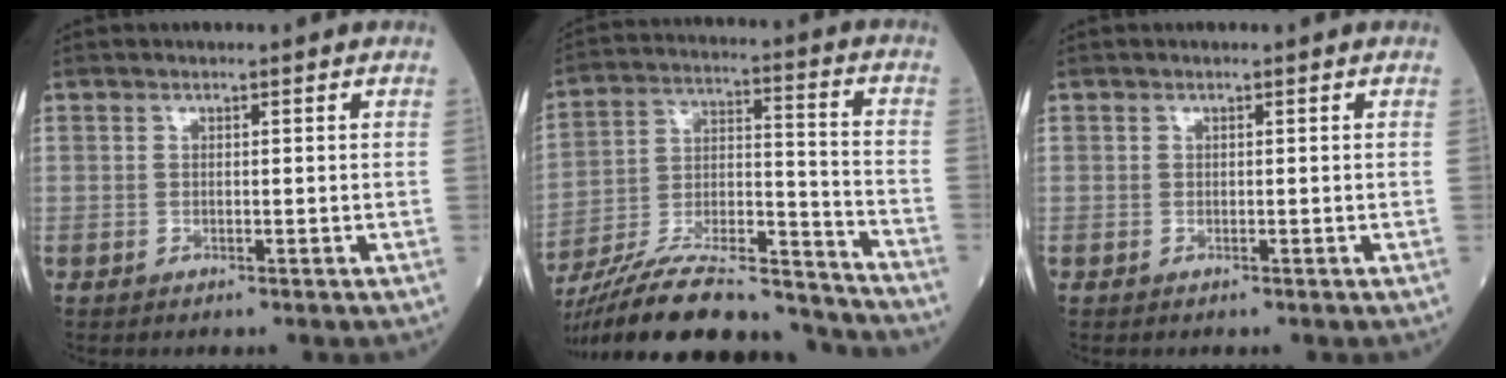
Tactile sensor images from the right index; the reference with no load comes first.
{"total": 25.2, "force": [-22.4, 4.2, 10.6], "torque": [-0.197, -0.004, -0.362]}
{"total": 0.0}